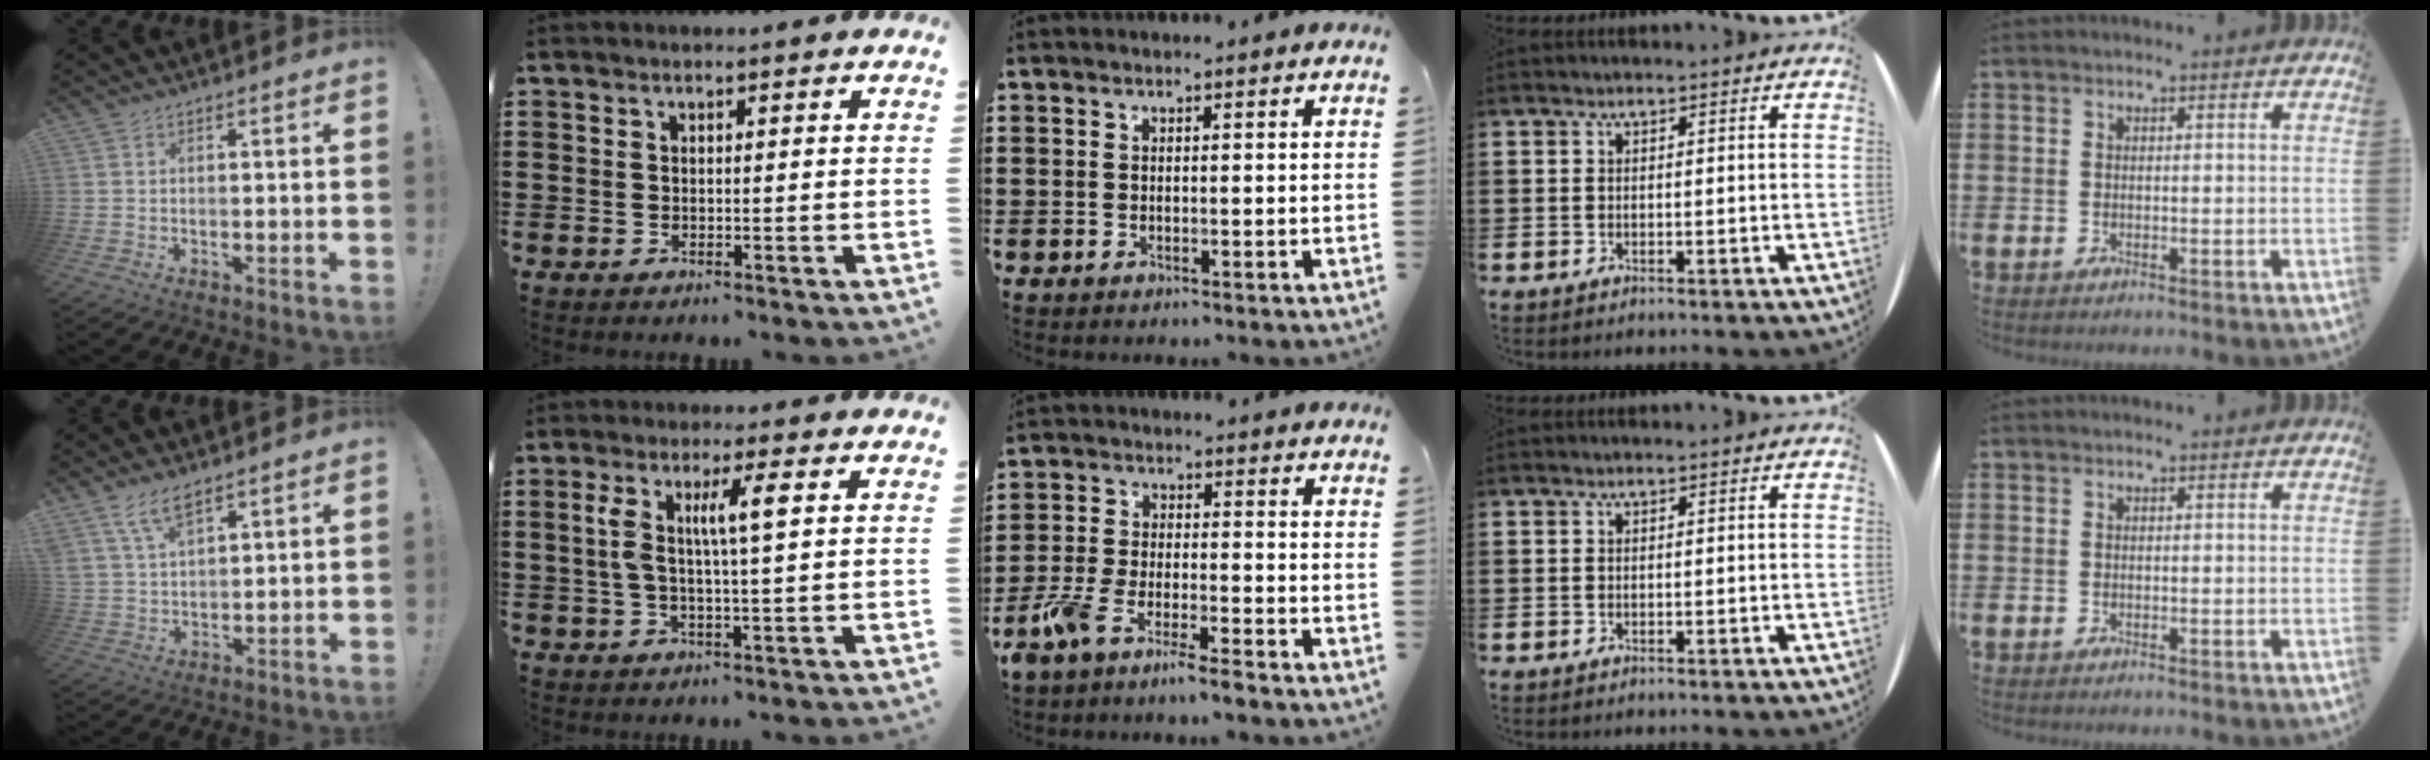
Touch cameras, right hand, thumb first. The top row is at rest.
{"thumb": {"total": 7.1, "force": [5.4, 2.3, 4.0], "torque": [-0.085, -0.021, 0.103]}, "index": {"total": 6.9, "force": [1.7, 1.0, 6.6], "torque": [-0.136, -0.001, 0.021]}, "middle": {"total": 5.7, "force": [-5.0, 0.2, 2.7], "torque": [-0.080, -0.013, -0.102]}}